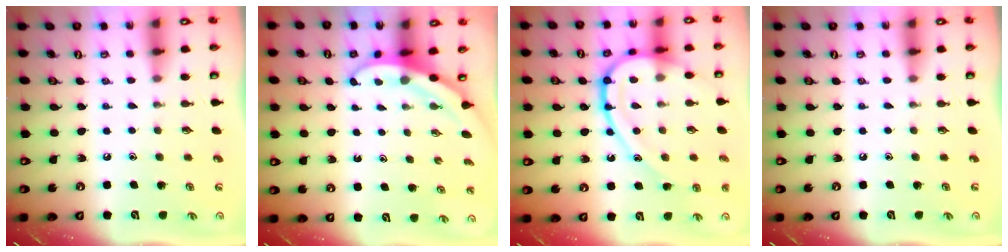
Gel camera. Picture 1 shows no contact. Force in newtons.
{"total": 3.6, "press": 3.6, "slide": 0.2}
{"total": 18.6, "press": 18.5, "slide": 1.0}
{"total": 0.0}